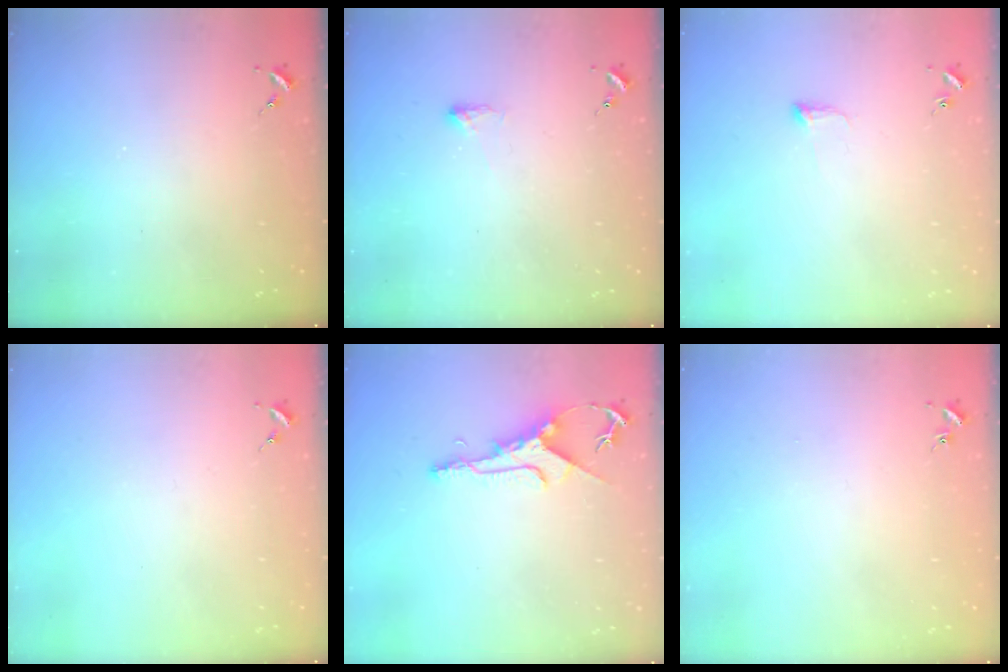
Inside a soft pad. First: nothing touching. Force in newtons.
{"total": 2.3, "press": 2.2, "slide": 0.8}
{"total": 4.1, "press": 4.0, "slide": 0.7}
{"total": 0.0}
{"total": 8.1, "press": 8.1, "slide": 0.8}
{"total": 0.6, "press": 0.6, "slide": 0.1}